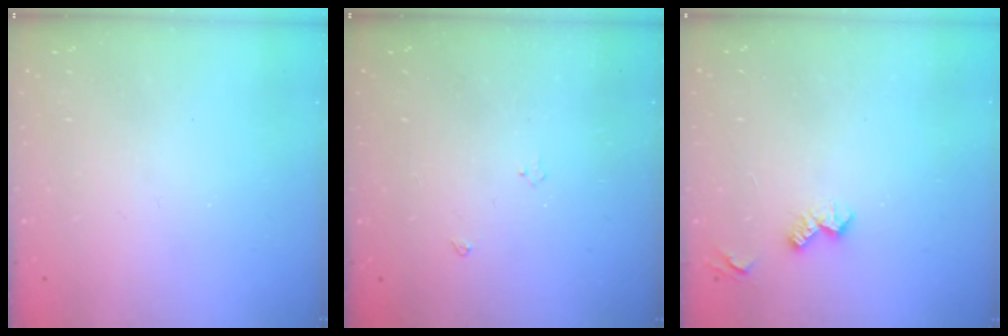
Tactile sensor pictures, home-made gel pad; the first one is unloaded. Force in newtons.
{"total": 3.0, "press": 2.9, "slide": 0.5}
{"total": 4.9, "press": 4.9, "slide": 0.7}